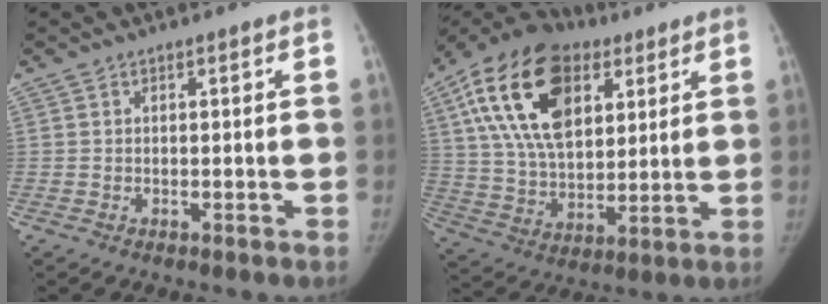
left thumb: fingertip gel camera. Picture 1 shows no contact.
{"total": 23.1, "force": [9.1, 14.0, 16.0], "torque": [-0.285, -0.004, 0.156]}